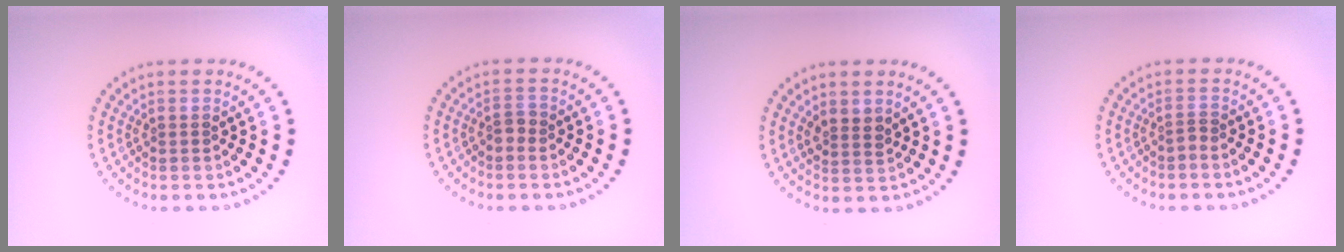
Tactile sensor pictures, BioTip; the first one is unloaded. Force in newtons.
{"total": 1.0, "press": 0.9, "slide": 0.4}
{"total": 1.6, "press": 1.4, "slide": 0.7}
{"total": 0.5, "press": 0.2, "slide": 0.5}